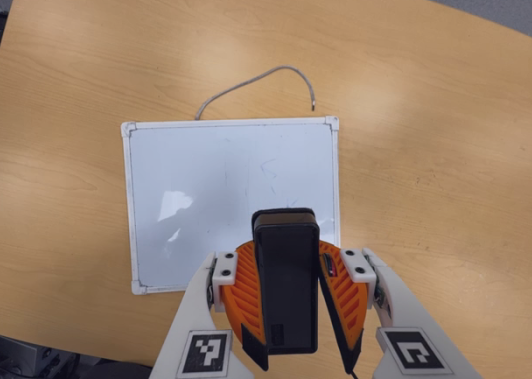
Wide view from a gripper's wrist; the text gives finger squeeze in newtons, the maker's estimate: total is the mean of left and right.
{"total": 10.5, "left": 9.8, "right": 11.2}